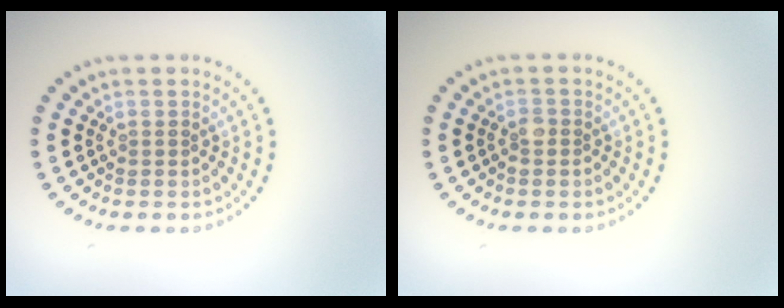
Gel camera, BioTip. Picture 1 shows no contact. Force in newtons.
{"total": 0.8, "press": 0.7, "slide": 0.4}